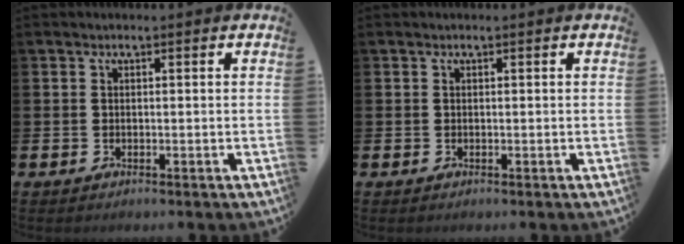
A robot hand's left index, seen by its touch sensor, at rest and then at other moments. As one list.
[{"total": 0.0}]